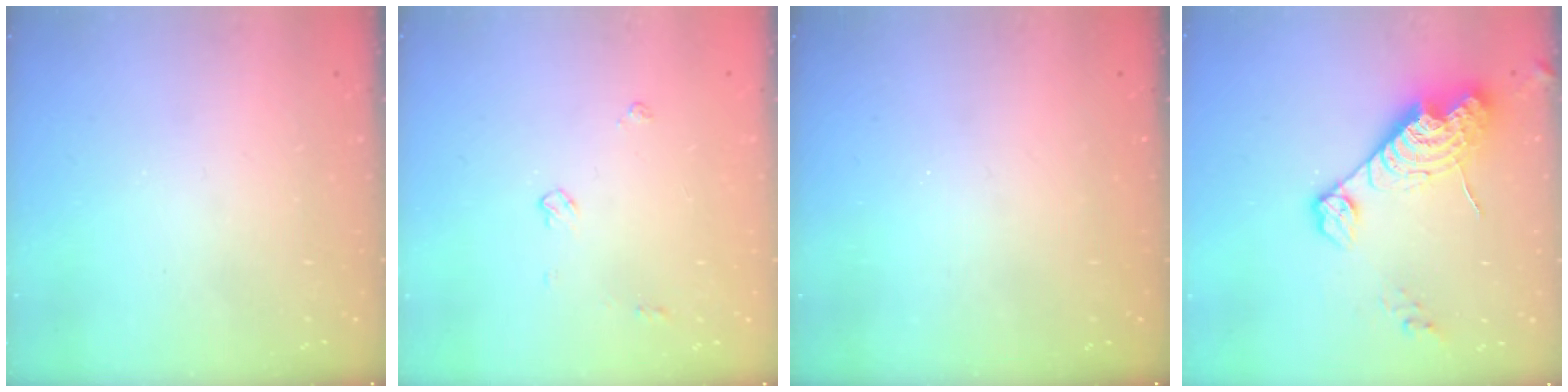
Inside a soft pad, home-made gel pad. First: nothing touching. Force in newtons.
{"total": 4.6, "press": 4.5, "slide": 0.6}
{"total": 0.0}
{"total": 15.4, "press": 15.4, "slide": 1.4}